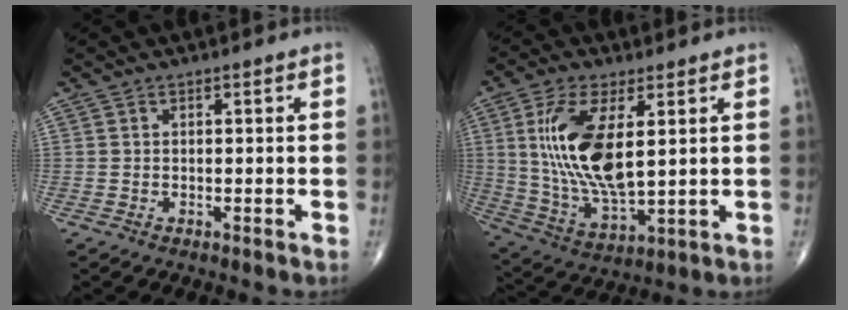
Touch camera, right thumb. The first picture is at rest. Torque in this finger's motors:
{"motor_torque": [0.62, 1.79, 1.62, 0.62, 0.61]}